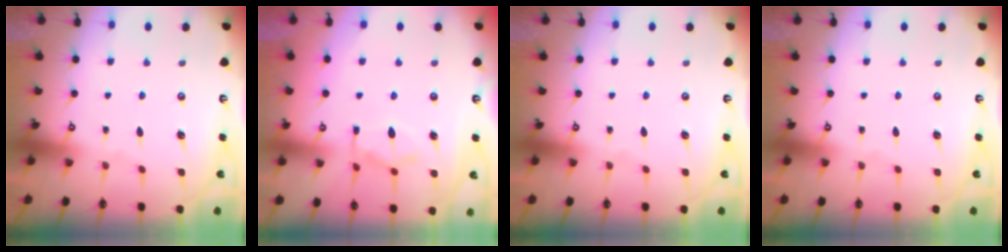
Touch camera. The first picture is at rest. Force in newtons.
{"total": 8.3, "press": 8.2, "slide": 1.3}
{"total": 0.0}
{"total": 0.0}